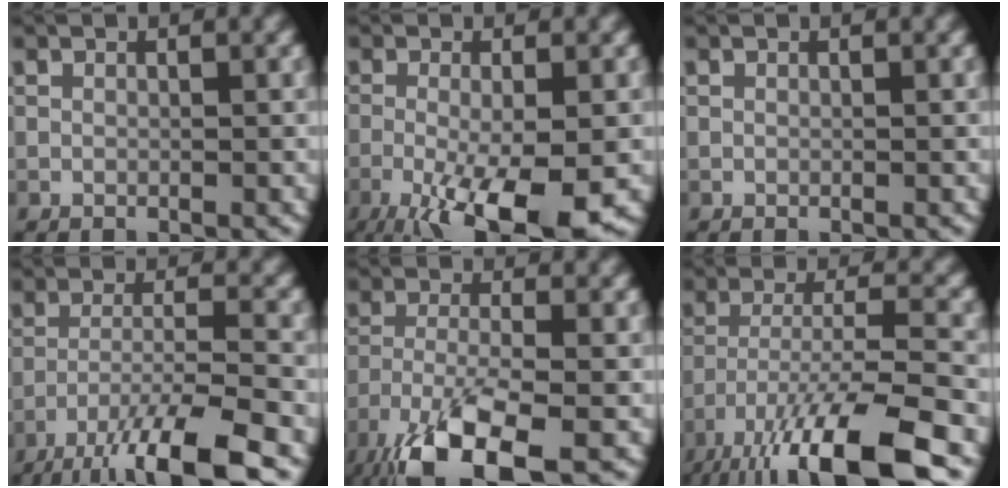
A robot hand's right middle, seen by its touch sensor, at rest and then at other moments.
{"total": 9.4, "force": [-4.0, 2.4, 8.2], "torque": [-0.145, -0.015, -0.059]}
{"total": 0.0}
{"total": 10.4, "force": [-7.3, 2.1, 7.1], "torque": [-0.122, -0.006, -0.125]}
{"total": 9.0, "force": [-5.4, 2.7, 6.7], "torque": [-0.136, -0.015, -0.104]}
{"total": 14.1, "force": [-9.3, 3.5, 10.1], "torque": [-0.193, -0.015, -0.153]}